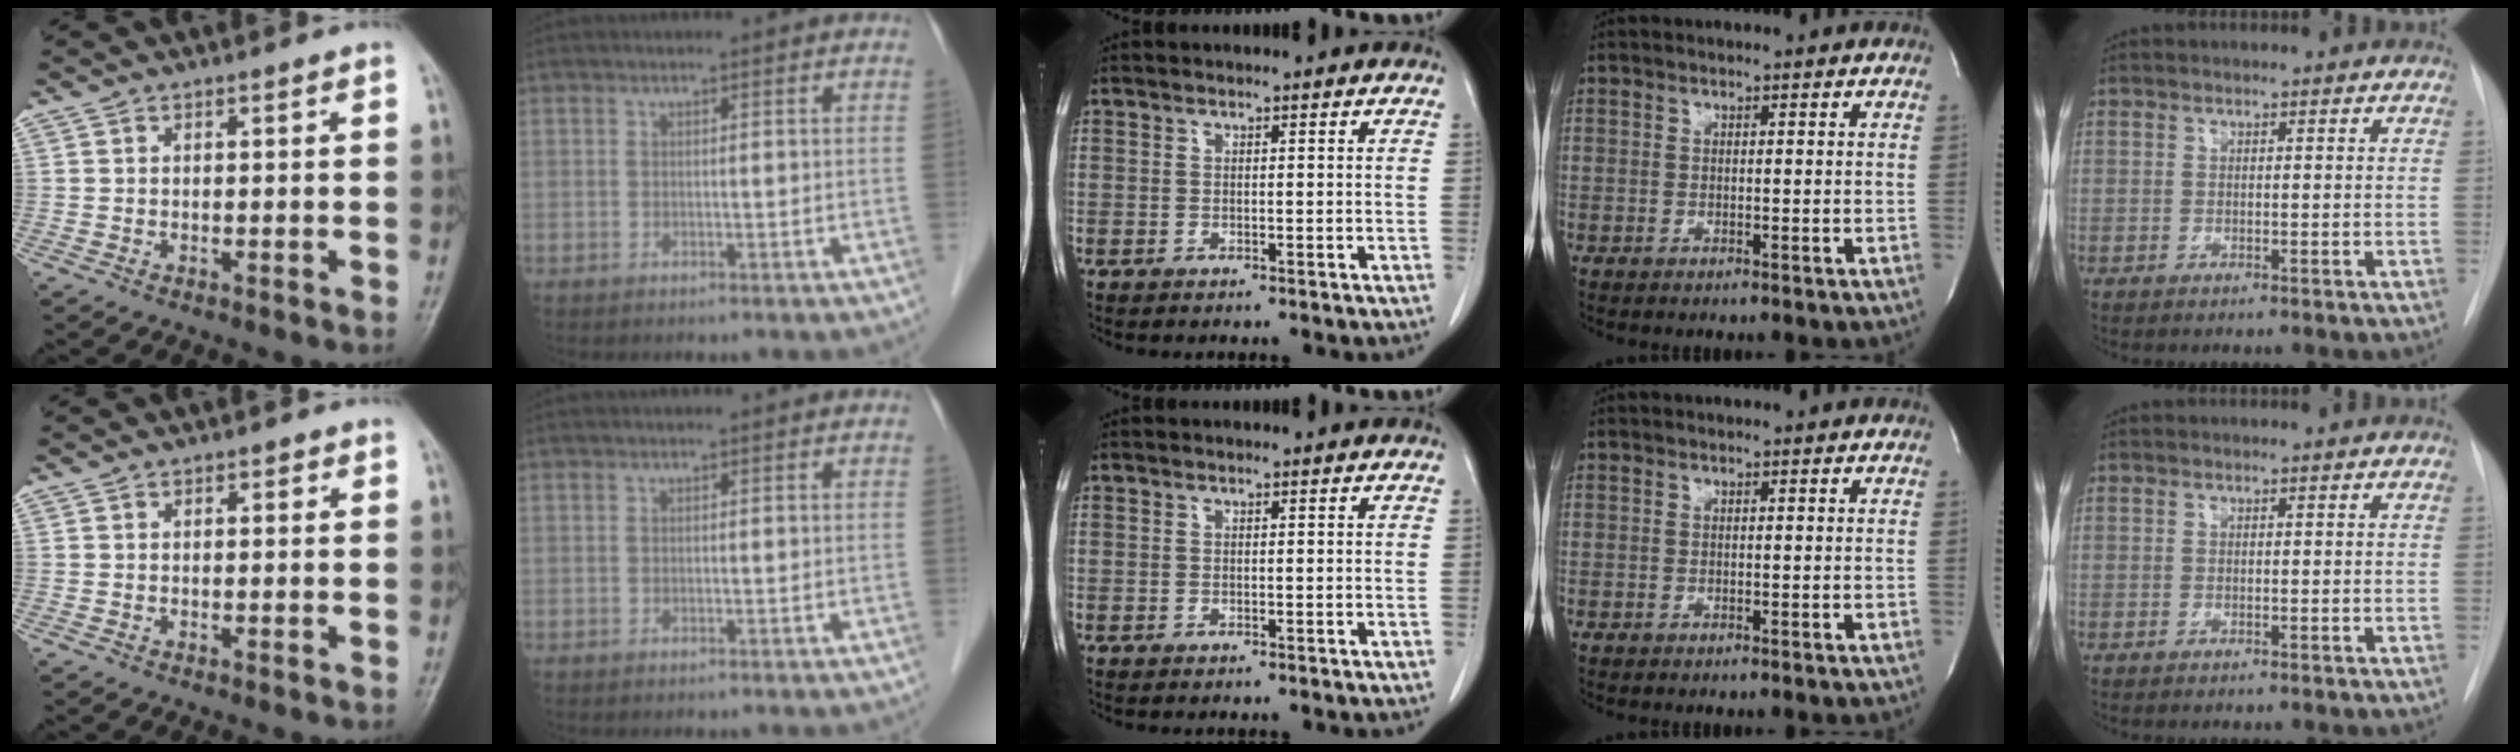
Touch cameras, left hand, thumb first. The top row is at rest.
{"thumb": {"total": 0.7, "force": [0.2, 0.5, 0.4], "torque": [0.003, 0.001, -0.001]}}